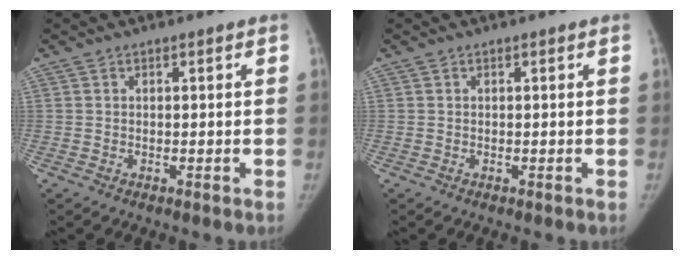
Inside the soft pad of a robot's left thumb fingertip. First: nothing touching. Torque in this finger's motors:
{"motor_torque": [0.00, 0.00, 0.34, -0.21, 0.00]}